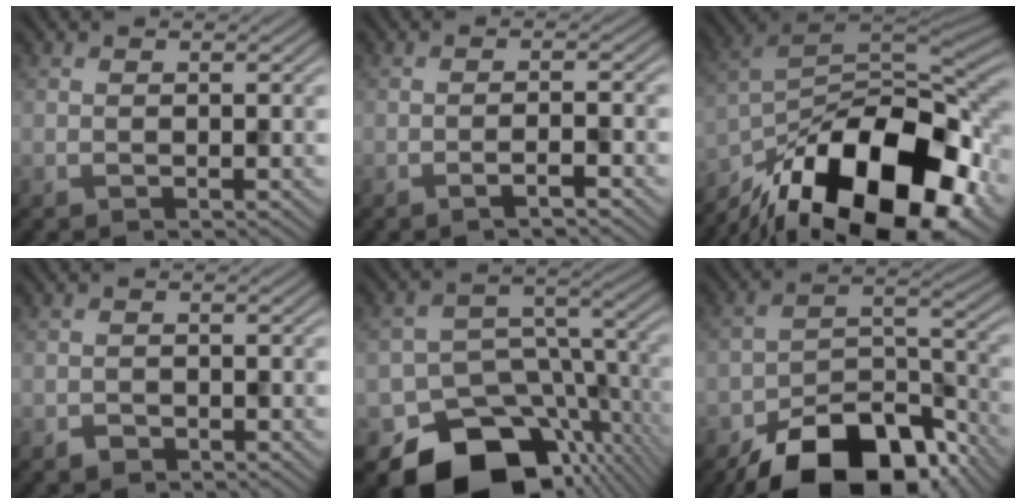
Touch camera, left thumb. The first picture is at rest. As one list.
[{"total": 2.1, "force": [-1.4, 0.1, 1.6], "torque": [-0.026, 0.009, -0.031]}, {"total": 19.9, "force": [-11.9, 8.7, 13.5], "torque": [-0.249, -0.035, -0.189]}, {"total": 1.2, "force": [-0.9, 0.7, 0.3], "torque": [-0.004, -0.001, -0.019]}, {"total": 14.8, "force": [-8.7, 9.7, 7.0], "torque": [-0.119, -0.043, -0.126]}, {"total": 14.9, "force": [-10.7, 6.9, 7.8], "torque": [-0.133, -0.014, -0.183]}]